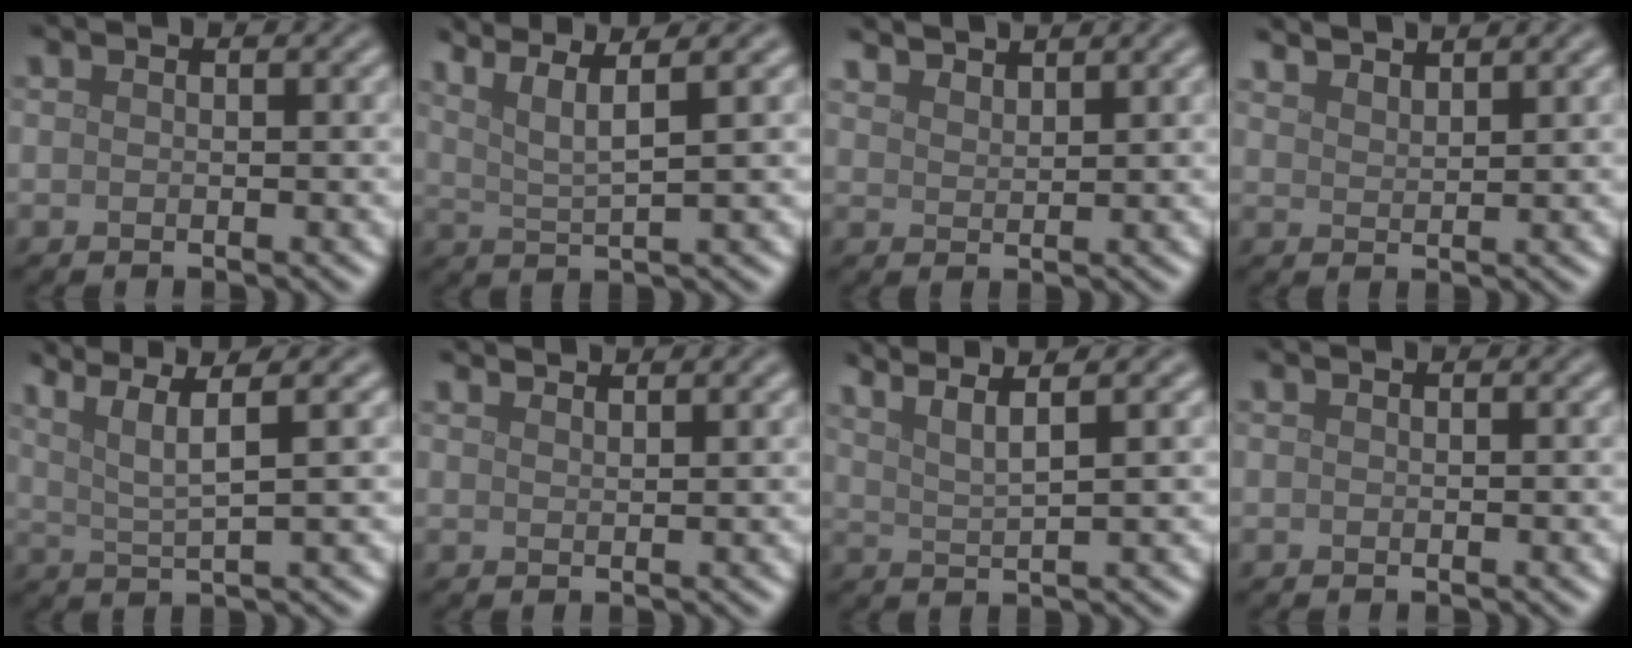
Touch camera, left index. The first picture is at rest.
{"total": 5.5, "force": [3.6, 1.0, 4.0], "torque": [-0.066, 0.016, 0.051]}
{"total": 3.4, "force": [3.2, 0.4, 0.8], "torque": [-0.007, 0.001, 0.055]}
{"total": 3.7, "force": [3.5, 0.6, 1.1], "torque": [-0.003, 0.006, 0.046]}
{"total": 5.4, "force": [3.1, 0.8, 4.3], "torque": [-0.080, 0.011, 0.056]}
{"total": 2.5, "force": [2.4, 0.4, 0.7], "torque": [-0.001, 0.003, 0.028]}
{"total": 5.5, "force": [4.1, 1.1, 3.4], "torque": [-0.055, 0.026, 0.045]}
{"total": 0.0}